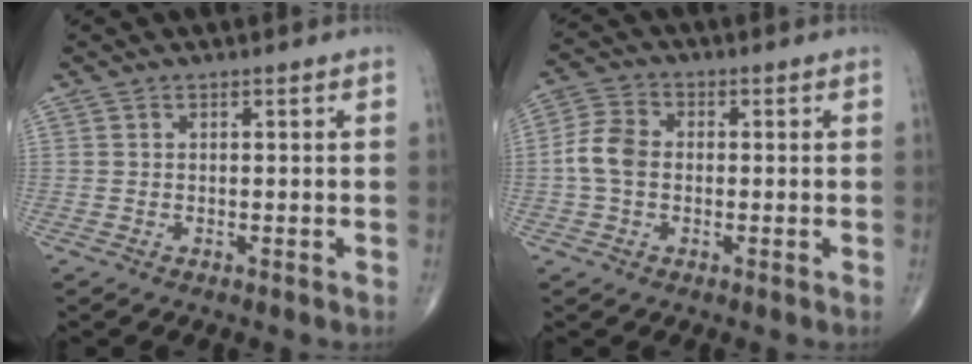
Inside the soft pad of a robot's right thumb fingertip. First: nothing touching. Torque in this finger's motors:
{"motor_torque": [-0.23, 0.40, 0.76, -0.21, 0.05]}